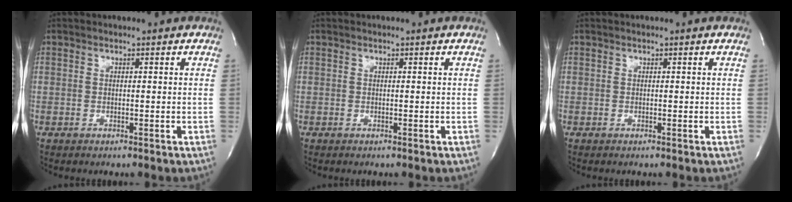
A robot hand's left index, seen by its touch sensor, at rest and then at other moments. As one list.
[{"total": 0.0}, {"total": 0.0}]